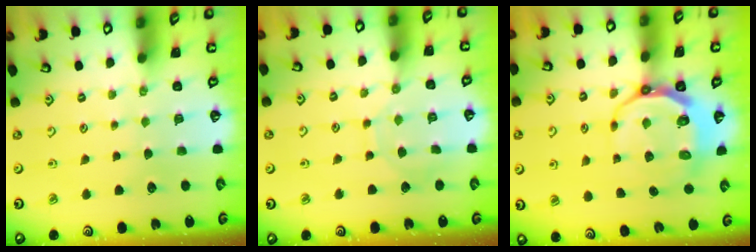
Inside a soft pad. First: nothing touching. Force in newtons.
{"total": 8.5, "press": 8.4, "slide": 0.7}
{"total": 8.7, "press": 8.0, "slide": 3.4}